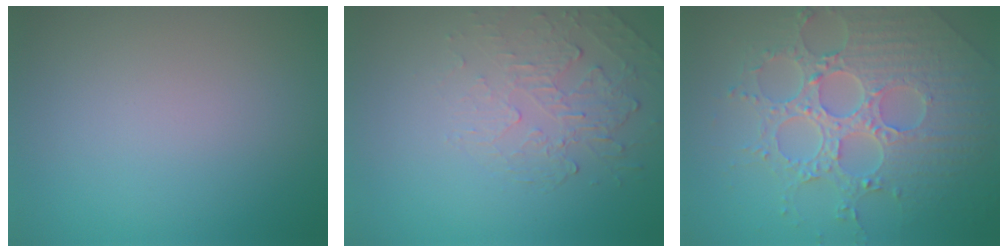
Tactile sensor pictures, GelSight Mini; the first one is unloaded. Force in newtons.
{"total": 2.2, "press": 1.1, "slide": 1.9}
{"total": 8.1, "press": 6.0, "slide": 5.4}